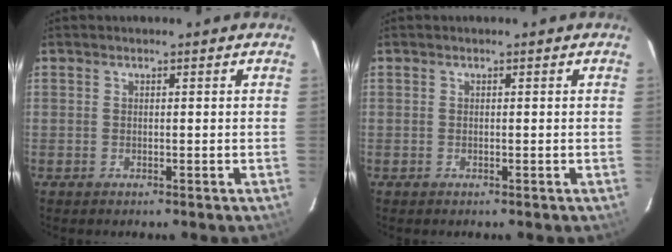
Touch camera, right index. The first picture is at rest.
{"total": 0.0}